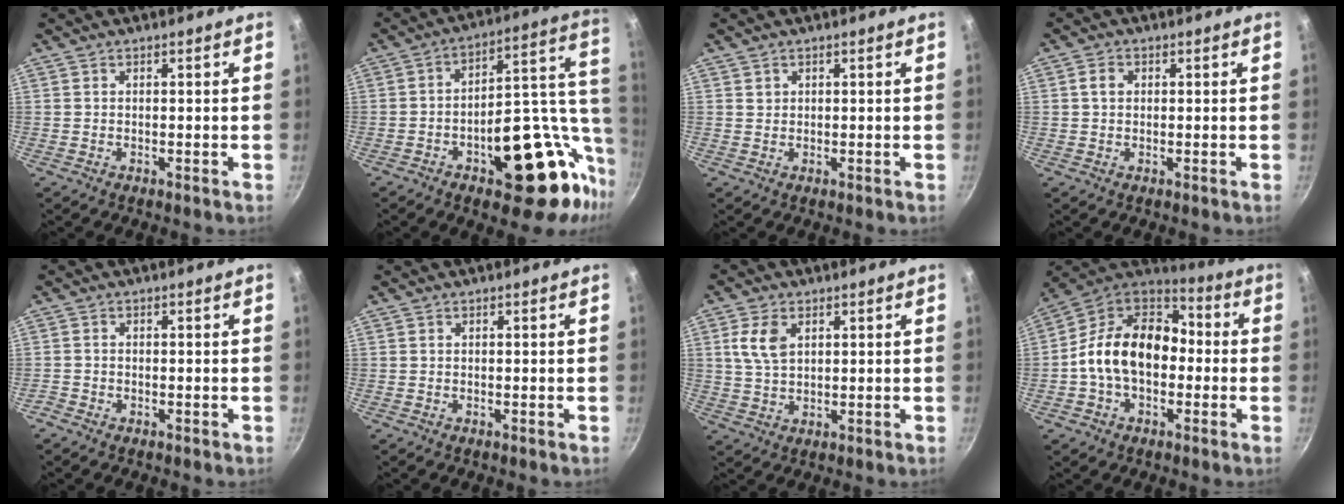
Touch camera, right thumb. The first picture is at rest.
{"total": 25.5, "force": [-8.2, 13.1, 20.2], "torque": [-0.200, 0.052, -0.107]}
{"total": 0.8, "force": [0.4, 0.7, 0.1], "torque": [0.004, 0.004, 0.008]}
{"total": 2.4, "force": [0.5, 1.9, 1.4], "torque": [-0.018, 0.004, 0.008]}
{"total": 1.3, "force": [-1.0, 0.8, 0.3], "torque": [-0.017, 0.005, -0.023]}
{"total": 0.0}
{"total": 6.2, "force": [2.2, 3.8, 4.4], "torque": [-0.080, -0.003, 0.043]}
{"total": 17.9, "force": [-1.5, 12.4, 12.7], "torque": [-0.180, 0.050, -0.045]}